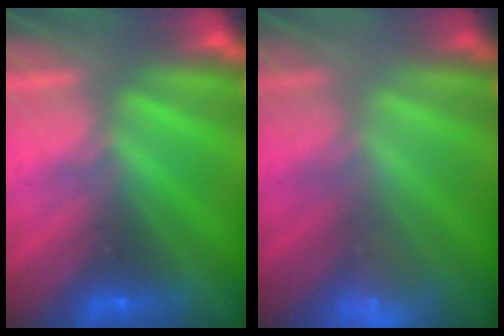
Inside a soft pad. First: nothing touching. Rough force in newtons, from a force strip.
{"total": 2.3}